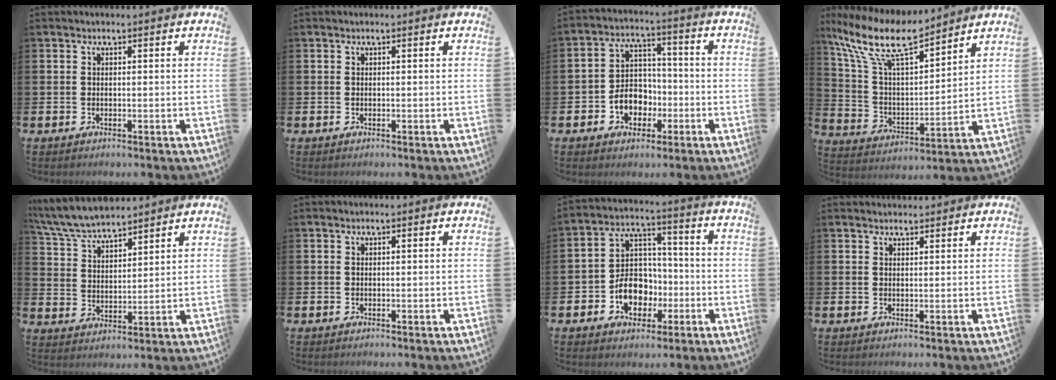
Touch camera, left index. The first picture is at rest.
{"total": 0.0}
{"total": 5.8, "force": [-2.0, 4.9, 2.4], "torque": [-0.042, 0.009, -0.040]}
{"total": 11.6, "force": [9.8, 2.5, 5.7], "torque": [-0.153, -0.054, 0.173]}
{"total": 6.9, "force": [6.6, 1.2, 1.7], "torque": [-0.064, -0.025, 0.122]}
{"total": 0.0}
{"total": 8.3, "force": [-2.6, 6.5, 4.3], "torque": [-0.093, 0.019, -0.048]}
{"total": 1.3, "force": [1.2, 0.3, 0.1], "torque": [0.006, -0.002, 0.021]}